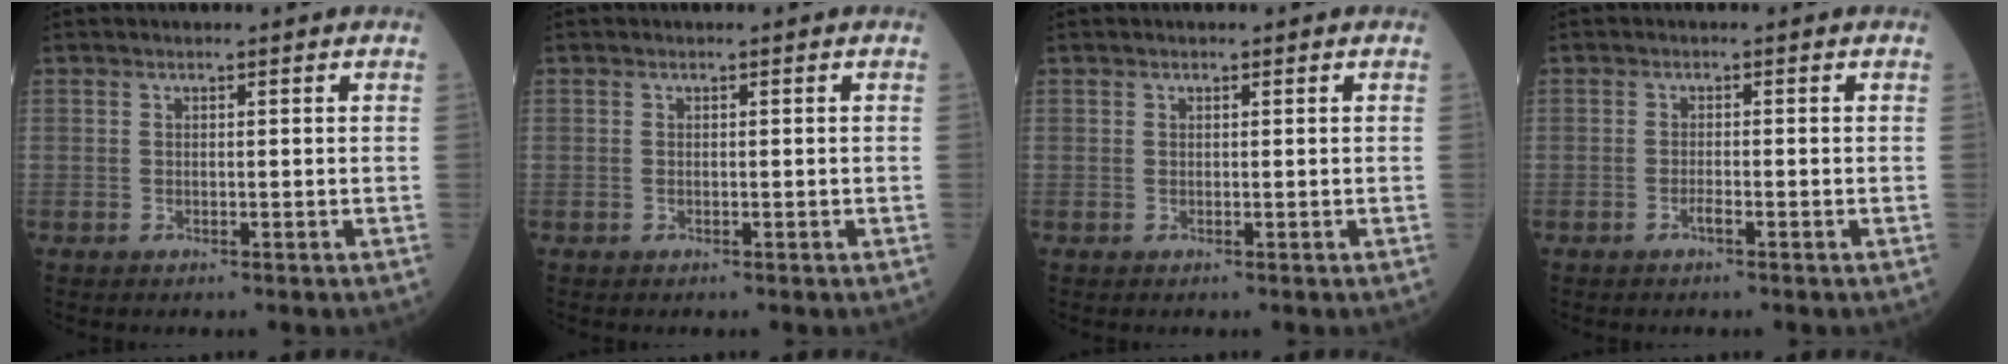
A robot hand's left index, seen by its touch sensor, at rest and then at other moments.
{"total": 0.0}
{"total": 0.0}
{"total": 1.0, "force": [-0.7, 0.0, 0.8], "torque": [-0.015, 0.002, -0.010]}